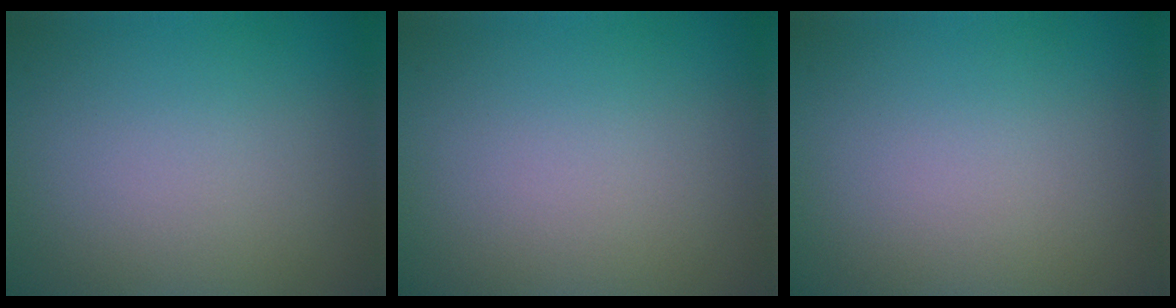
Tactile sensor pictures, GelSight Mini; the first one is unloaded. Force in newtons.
{"total": 0.0}
{"total": 0.0}